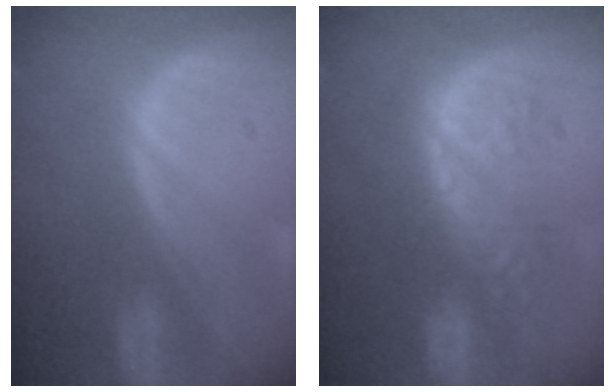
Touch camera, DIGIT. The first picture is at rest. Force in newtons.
{"total": 8.9, "press": 8.7, "slide": 2.0}